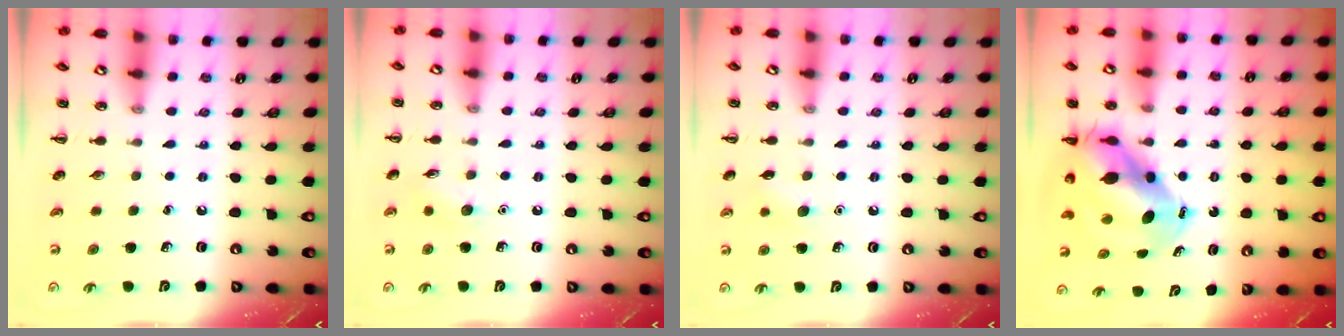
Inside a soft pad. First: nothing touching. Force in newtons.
{"total": 6.9, "press": 6.6, "slide": 1.7}
{"total": 6.3, "press": 6.1, "slide": 1.6}
{"total": 10.6, "press": 10.3, "slide": 2.5}